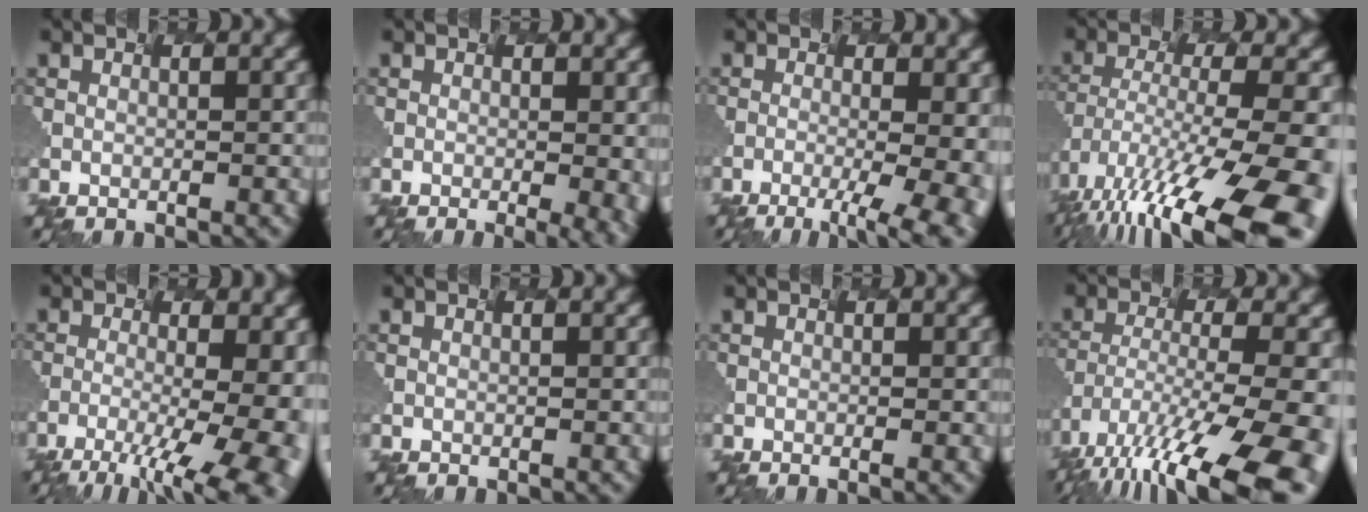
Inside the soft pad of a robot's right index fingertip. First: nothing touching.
{"total": 5.1, "force": [-1.0, 1.7, 4.6], "torque": [-0.019, -0.005, 0.011]}
{"total": 7.8, "force": [-2.9, 2.8, 6.7], "torque": [-0.075, -0.006, -0.009]}
{"total": 14.9, "force": [-9.3, 3.8, 11.1], "torque": [-0.241, -0.025, -0.109]}
{"total": 11.0, "force": [-4.3, 4.2, 9.3], "torque": [-0.134, -0.015, -0.024]}
{"total": 0.0}
{"total": 0.6, "force": [-0.3, -0.2, 0.5], "torque": [-0.015, 0.001, 0.005]}
{"total": 14.3, "force": [-10.2, 3.1, 9.6], "torque": [-0.207, -0.042, -0.122]}